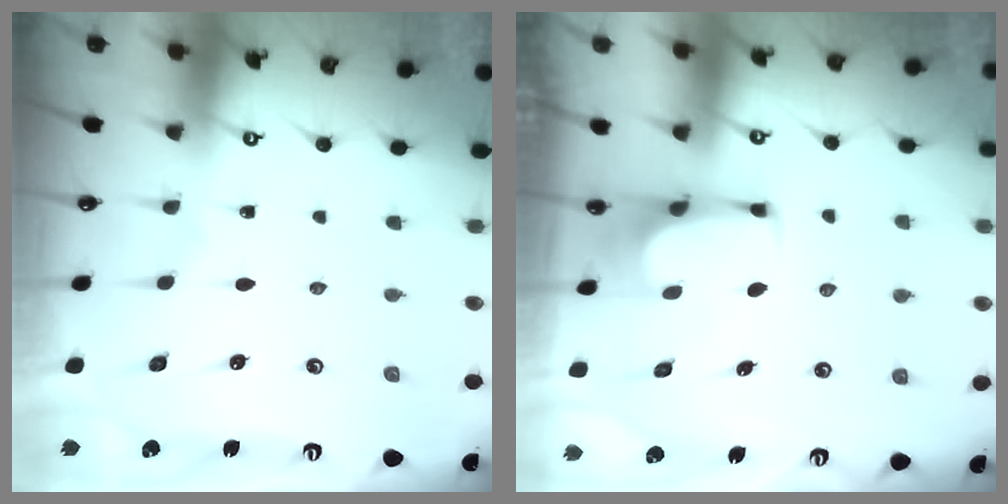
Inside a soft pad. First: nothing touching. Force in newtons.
{"total": 3.5, "press": 3.5, "slide": 0.2}